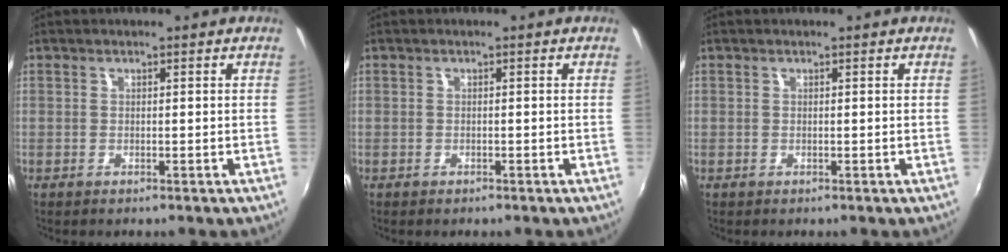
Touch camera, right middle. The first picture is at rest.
{"total": 0.6, "force": [-0.5, 0.3, 0.1], "torque": [-0.003, -0.001, -0.010]}
{"total": 0.0}